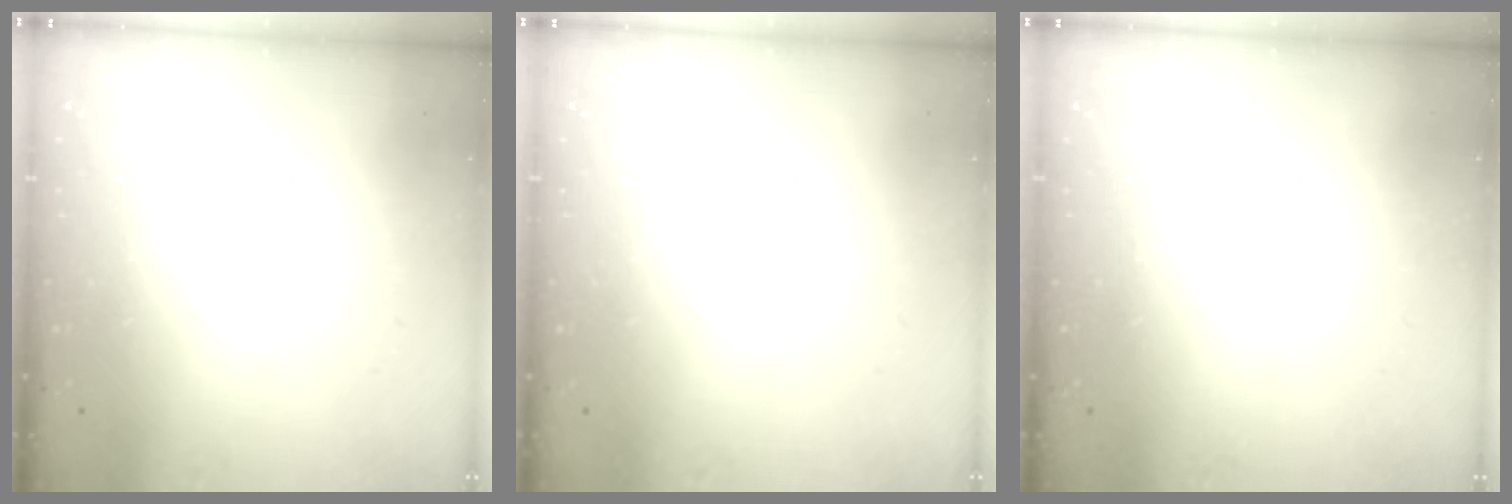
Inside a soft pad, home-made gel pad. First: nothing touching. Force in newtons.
{"total": 0.0}
{"total": 0.0}